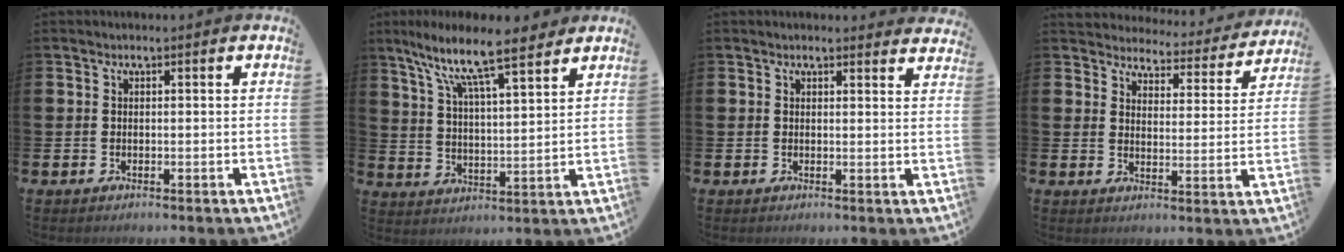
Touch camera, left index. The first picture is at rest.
{"total": 10.6, "force": [8.9, 1.7, 5.6], "torque": [-0.127, -0.050, 0.150]}
{"total": 1.7, "force": [1.7, 0.2, -0.1], "torque": [0.011, -0.011, 0.028]}
{"total": 4.3, "force": [4.2, 0.9, 0.2], "torque": [-0.015, -0.042, 0.066]}